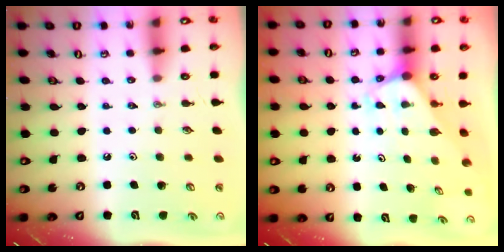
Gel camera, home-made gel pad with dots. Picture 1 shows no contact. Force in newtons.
{"total": 2.0, "press": 2.0, "slide": 0.1}